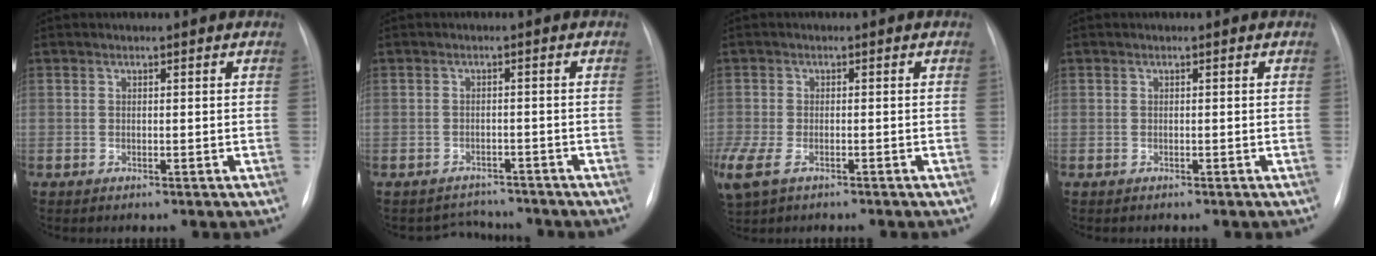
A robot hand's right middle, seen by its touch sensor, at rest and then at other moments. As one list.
[{"total": 3.8, "force": [-3.5, 1.2, -0.8], "torque": [0.007, 0.015, -0.048]}, {"total": 10.4, "force": [-6.1, 5.4, 6.5], "torque": [-0.178, -0.017, -0.096]}, {"total": 0.0}]